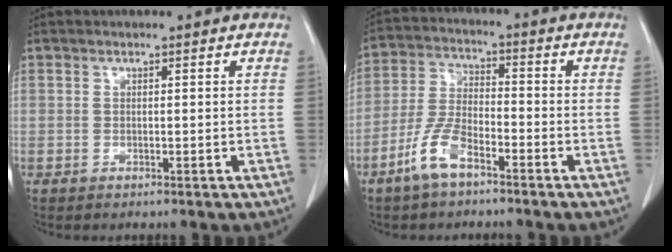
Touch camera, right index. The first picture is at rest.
{"total": 7.5, "force": [-4.8, 2.4, 5.2], "torque": [-0.120, -0.001, -0.098]}